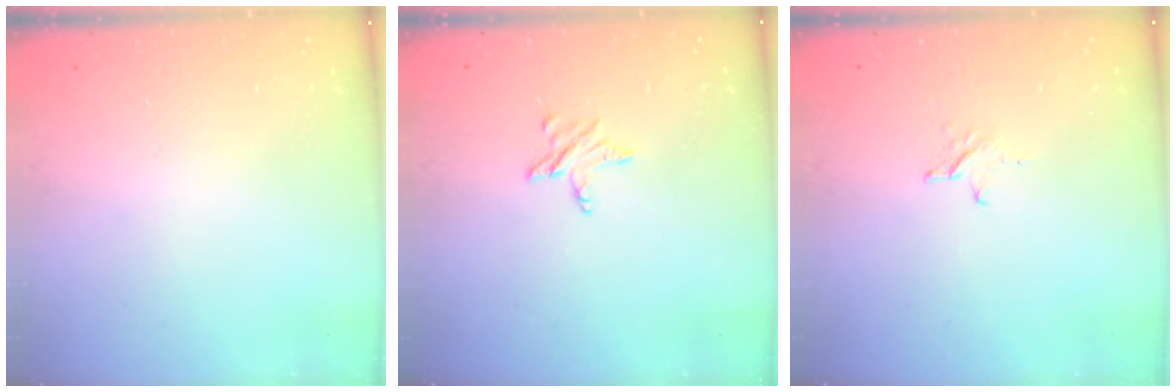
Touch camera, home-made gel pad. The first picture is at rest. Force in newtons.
{"total": 4.7, "press": 4.7, "slide": 0.4}
{"total": 2.6, "press": 2.6, "slide": 0.3}